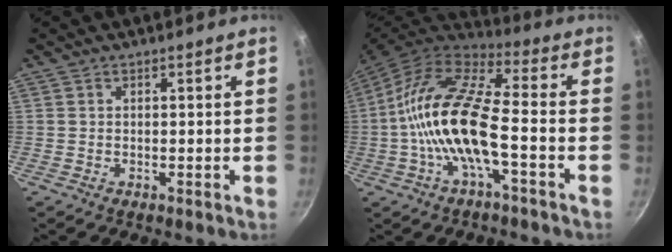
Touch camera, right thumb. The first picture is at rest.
{"total": 16.9, "force": [-3.3, 5.8, 15.5], "torque": [-0.296, 0.038, -0.080]}